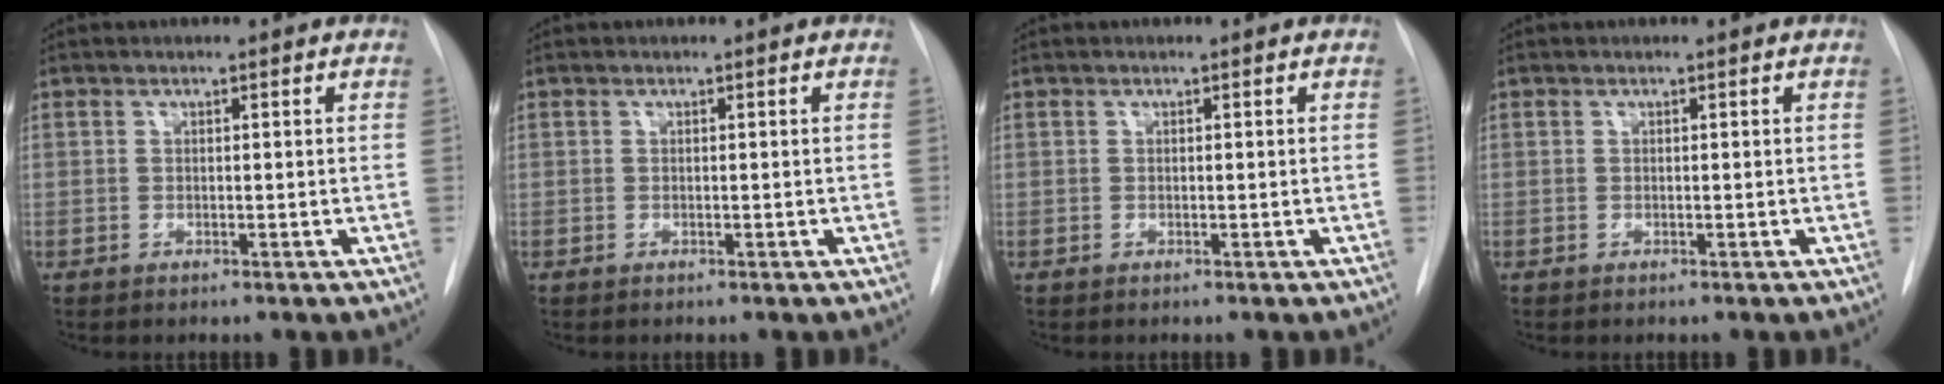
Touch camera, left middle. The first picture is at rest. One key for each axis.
{"total": 0.0}
{"total": 0.0}
{"total": 0.0}